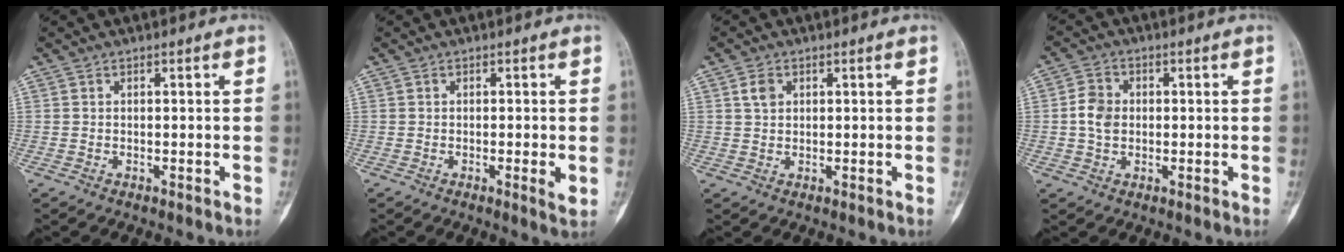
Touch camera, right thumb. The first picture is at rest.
{"total": 2.6, "force": [-0.3, 0.3, 2.5], "torque": [-0.045, -0.009, -0.008]}
{"total": 2.6, "force": [1.0, 1.9, 1.5], "torque": [-0.021, 0.001, 0.020]}
{"total": 4.9, "force": [0.0, 3.9, 3.0], "torque": [-0.048, 0.007, -0.005]}